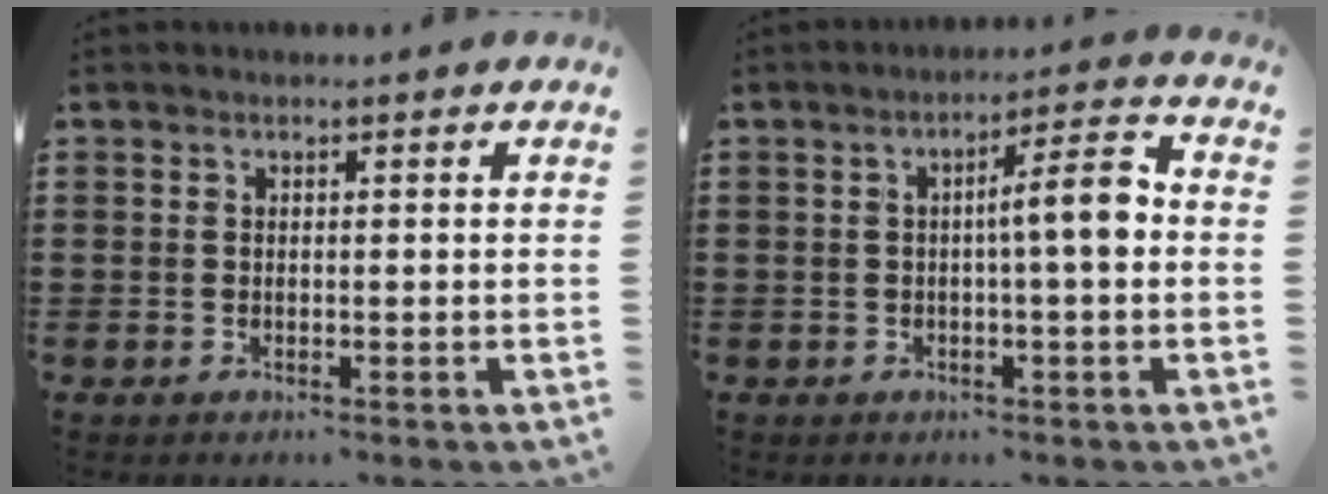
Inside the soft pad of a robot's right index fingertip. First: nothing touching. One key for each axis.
{"total": 6.4, "fx": 0.2, "fy": 0.7, "fz": 6.4, "tx": -0.102, "ty": -0.004, "tz": -0.006}